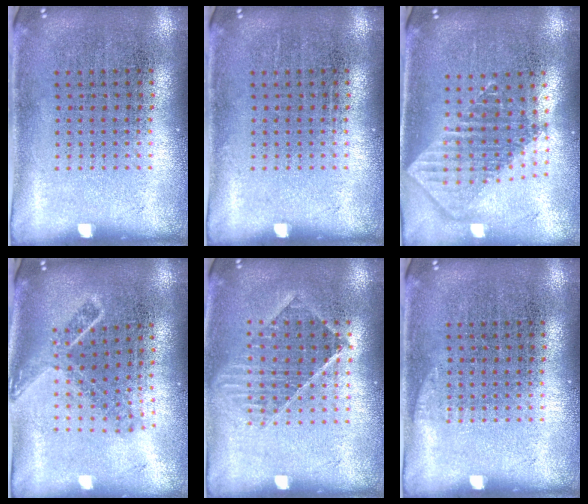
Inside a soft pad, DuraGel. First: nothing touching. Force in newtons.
{"total": 0.0}
{"total": 1.9, "press": 1.5, "slide": 1.2}
{"total": 1.8, "press": 1.3, "slide": 1.2}
{"total": 1.2, "press": 1.1, "slide": 0.4}
{"total": 0.6, "press": 0.6, "slide": 0.2}